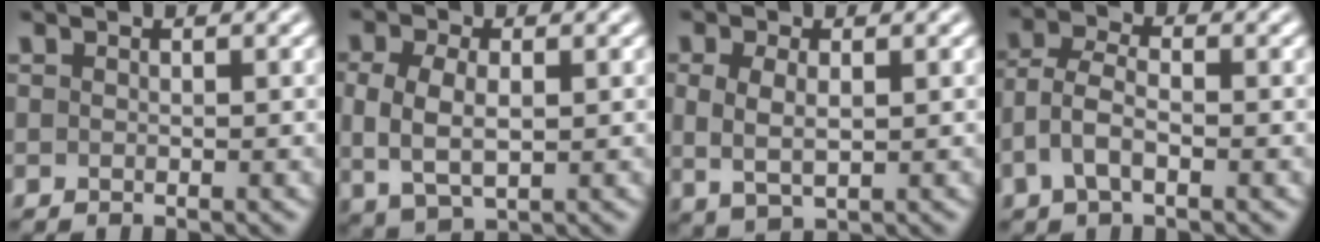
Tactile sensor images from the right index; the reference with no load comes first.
{"total": 5.2, "force": [0.1, 3.7, 3.7], "torque": [-0.086, -0.016, 0.017]}
{"total": 4.0, "force": [0.4, 2.6, 3.0], "torque": [-0.059, -0.007, 0.016]}
{"total": 4.1, "force": [-1.0, 2.8, 2.9], "torque": [-0.067, -0.017, -0.010]}